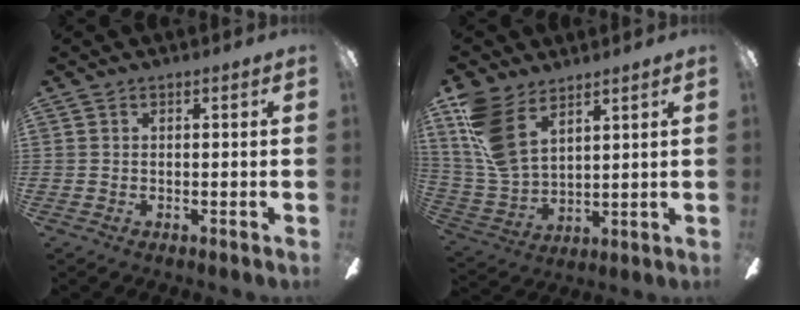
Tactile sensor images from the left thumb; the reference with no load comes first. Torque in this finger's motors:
{"motor_torque": [1.30, 0.62, 0.96, -1.02, 0.10]}